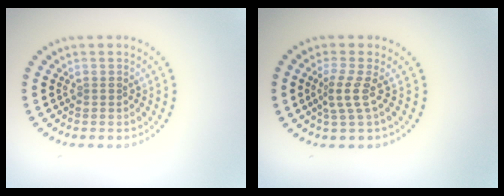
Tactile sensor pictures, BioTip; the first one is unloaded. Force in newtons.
{"total": 2.3, "press": 1.5, "slide": 1.8}